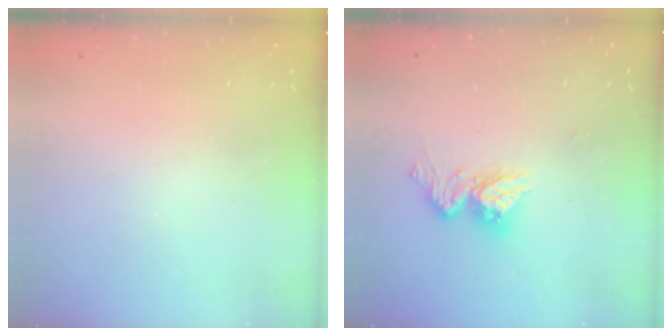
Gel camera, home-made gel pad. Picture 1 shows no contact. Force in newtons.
{"total": 10.7, "press": 10.6, "slide": 1.0}